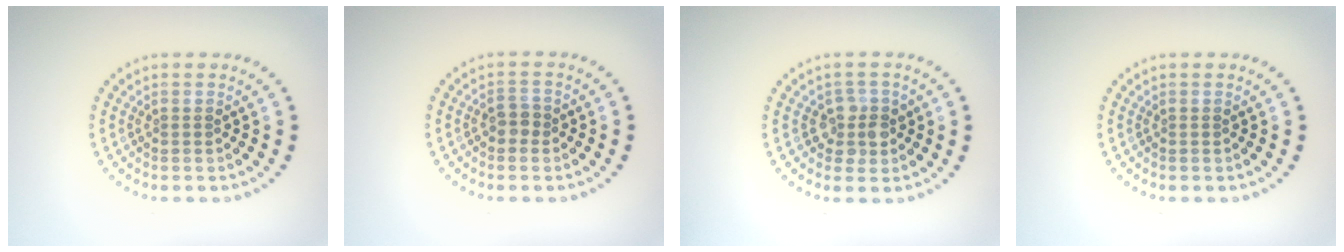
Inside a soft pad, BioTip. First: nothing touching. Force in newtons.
{"total": 1.4, "press": 1.4, "slide": 0.5}
{"total": 2.3, "press": 2.0, "slide": 1.1}
{"total": 0.0}